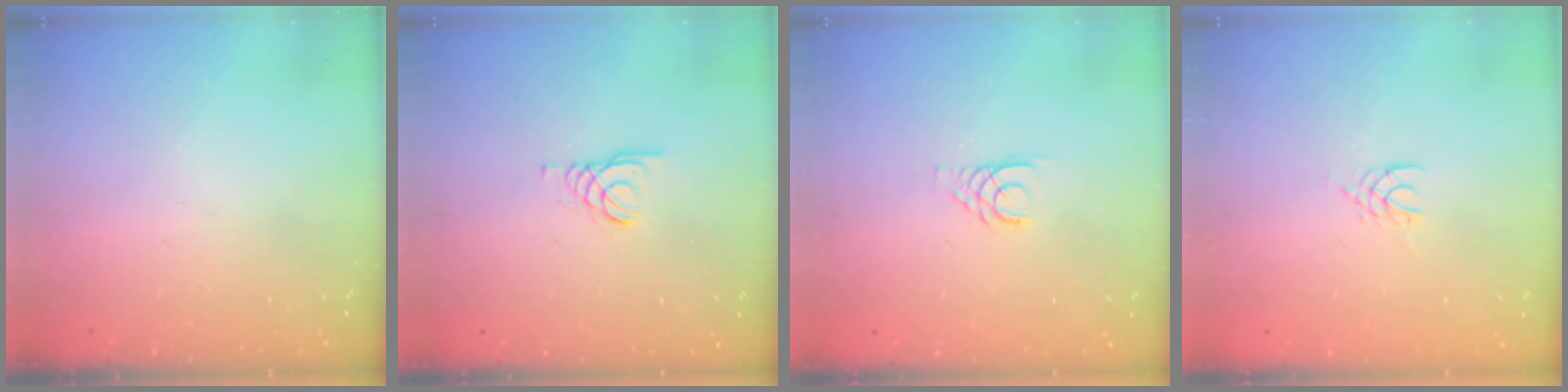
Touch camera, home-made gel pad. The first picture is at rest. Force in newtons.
{"total": 1.5, "press": 1.4, "slide": 0.1}
{"total": 3.4, "press": 3.4, "slide": 0.3}
{"total": 2.5, "press": 2.5, "slide": 0.4}